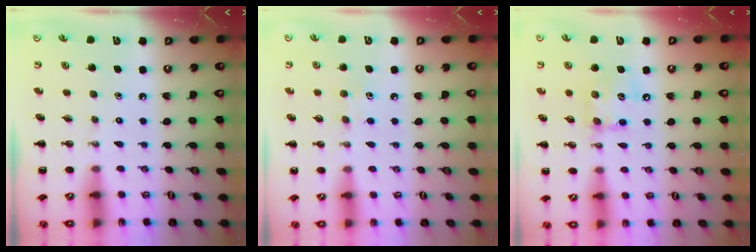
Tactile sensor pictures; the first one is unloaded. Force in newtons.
{"total": 5.1, "press": 4.8, "slide": 1.6}
{"total": 10.9, "press": 10.8, "slide": 1.5}